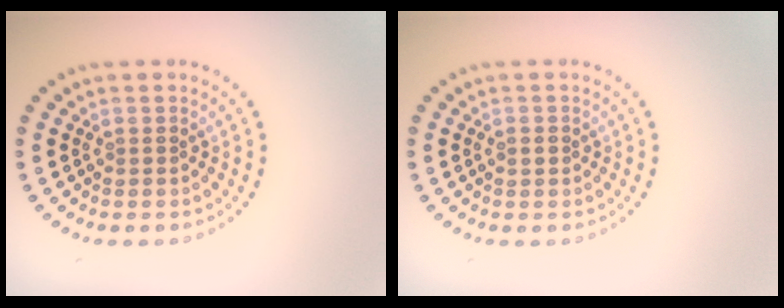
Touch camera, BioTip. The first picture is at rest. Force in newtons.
{"total": 0.9, "press": 0.9, "slide": 0.2}